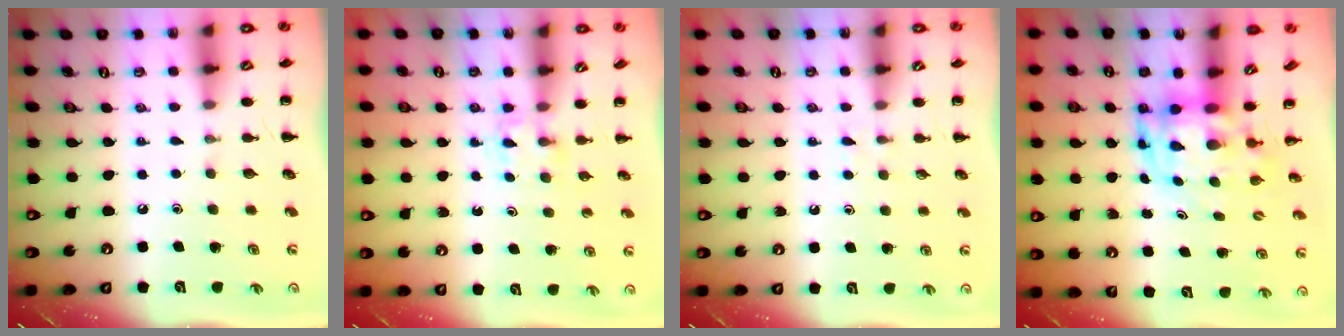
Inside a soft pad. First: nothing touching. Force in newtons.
{"total": 2.4, "press": 2.3, "slide": 0.9}
{"total": 2.5, "press": 2.2, "slide": 1.1}
{"total": 4.2, "press": 4.1, "slide": 1.0}